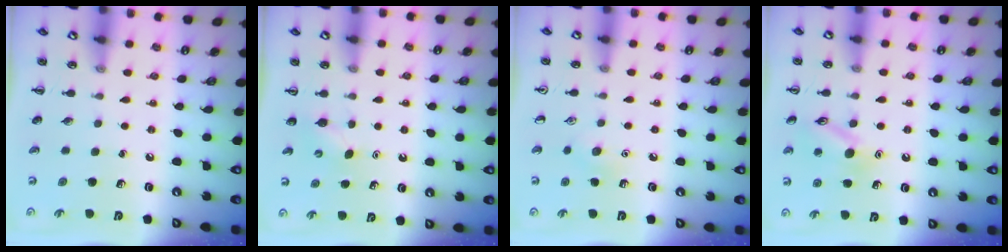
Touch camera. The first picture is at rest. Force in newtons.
{"total": 2.7, "press": 2.6, "slide": 0.7}
{"total": 6.5, "press": 6.2, "slide": 1.8}
{"total": 11.1, "press": 11.1, "slide": 1.0}